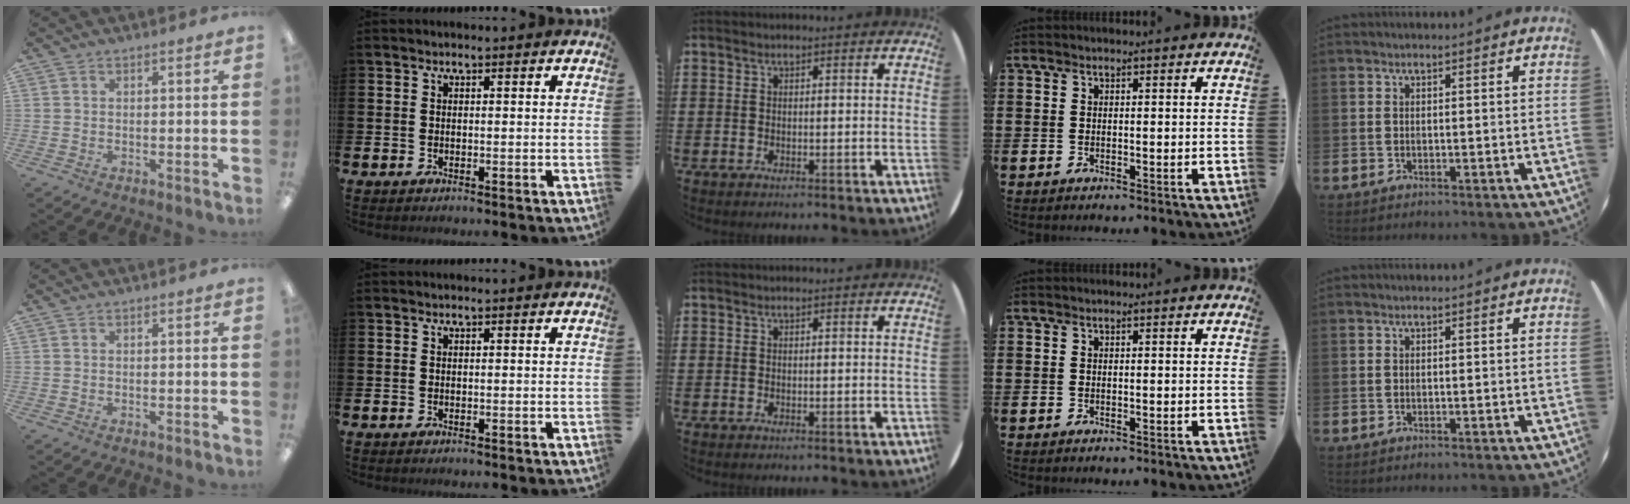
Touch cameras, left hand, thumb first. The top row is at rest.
{}